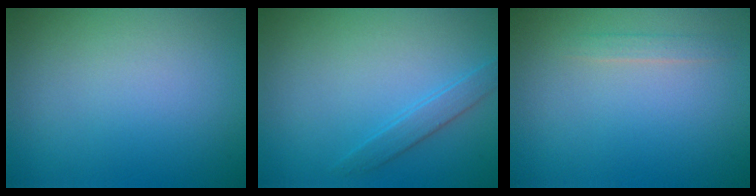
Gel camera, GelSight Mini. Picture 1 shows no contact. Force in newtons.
{"total": 1.6, "press": 1.6, "slide": 0.0}
{"total": 0.9, "press": 0.9, "slide": 0.1}